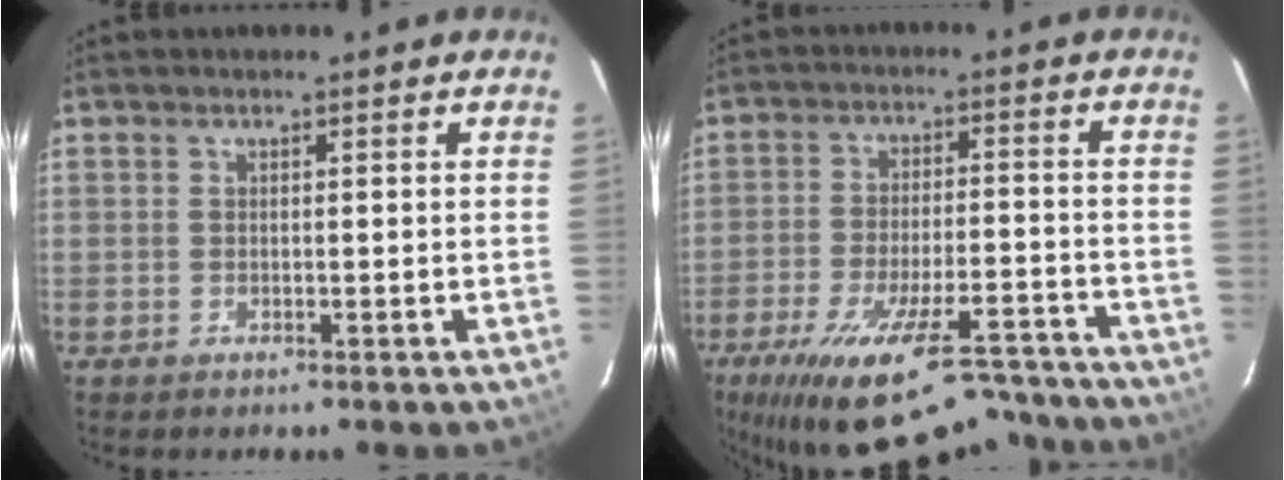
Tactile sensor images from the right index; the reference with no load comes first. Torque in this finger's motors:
{"motor_torque": [1.82, -0.32, 0.99, 0.21]}